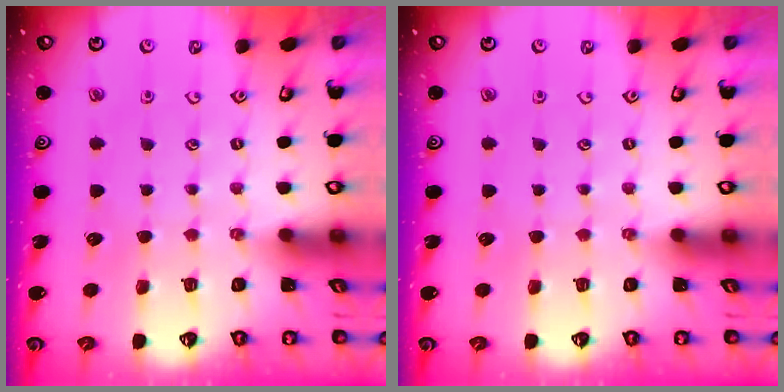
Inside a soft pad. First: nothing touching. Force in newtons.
{"total": 0.0}